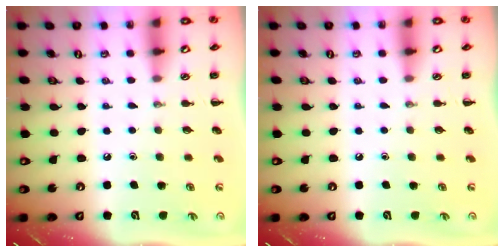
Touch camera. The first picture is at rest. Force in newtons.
{"total": 0.0}